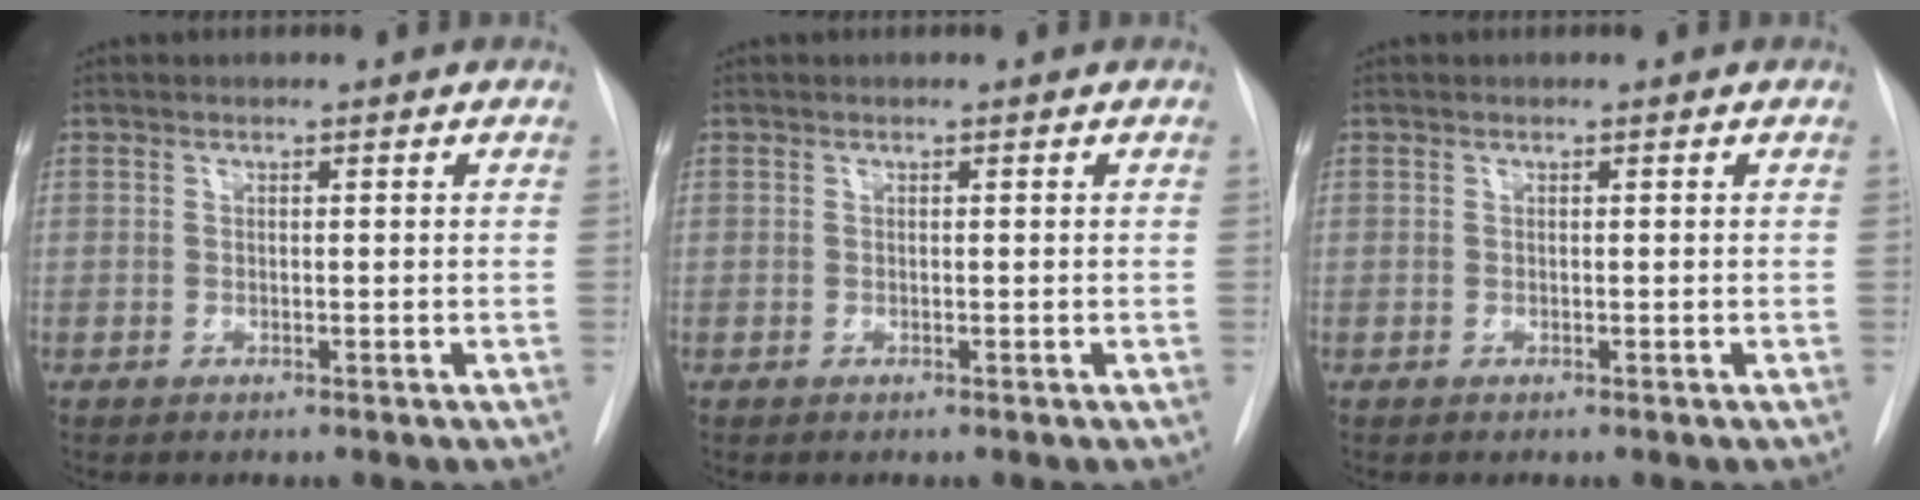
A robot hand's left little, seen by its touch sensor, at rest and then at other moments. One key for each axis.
{"total": 0.0}
{"total": 0.0}